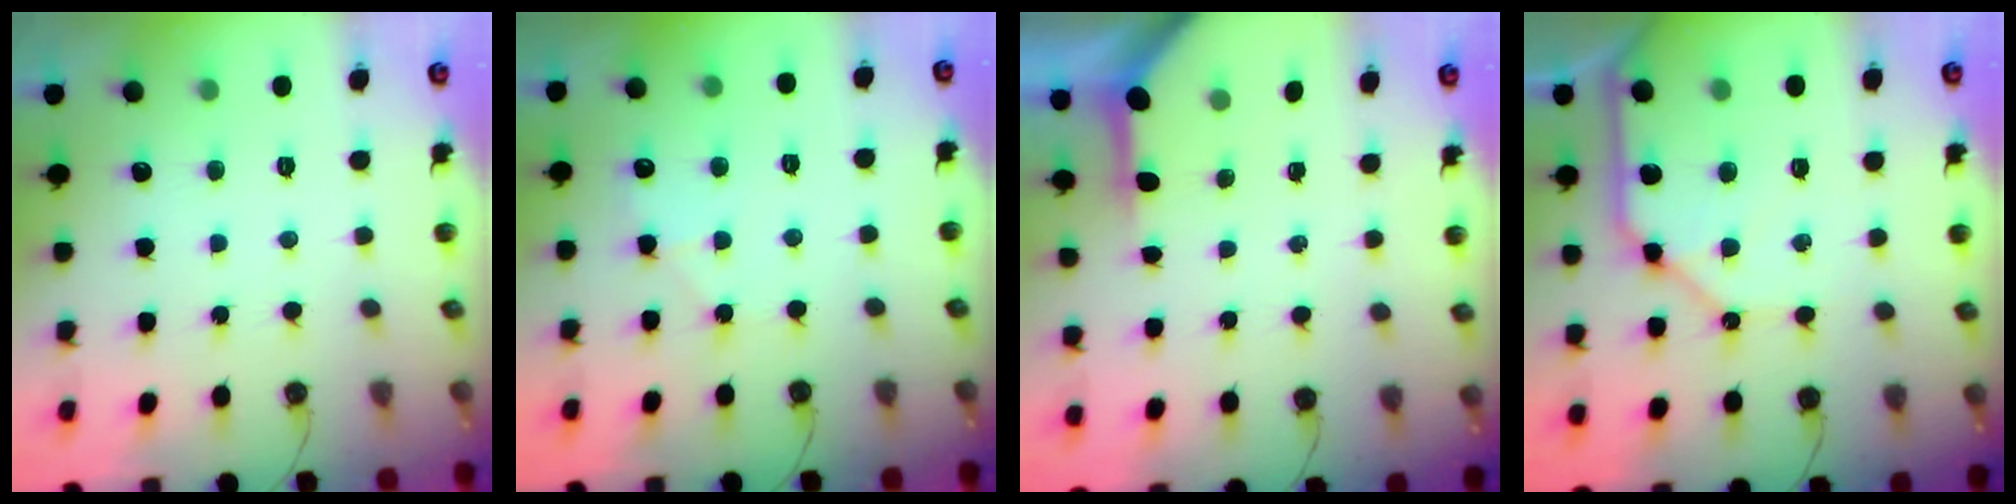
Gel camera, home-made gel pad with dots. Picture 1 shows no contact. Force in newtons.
{"total": 5.9, "press": 5.9, "slide": 0.7}
{"total": 3.5, "press": 3.5, "slide": 0.5}
{"total": 13.3, "press": 13.2, "slide": 1.6}